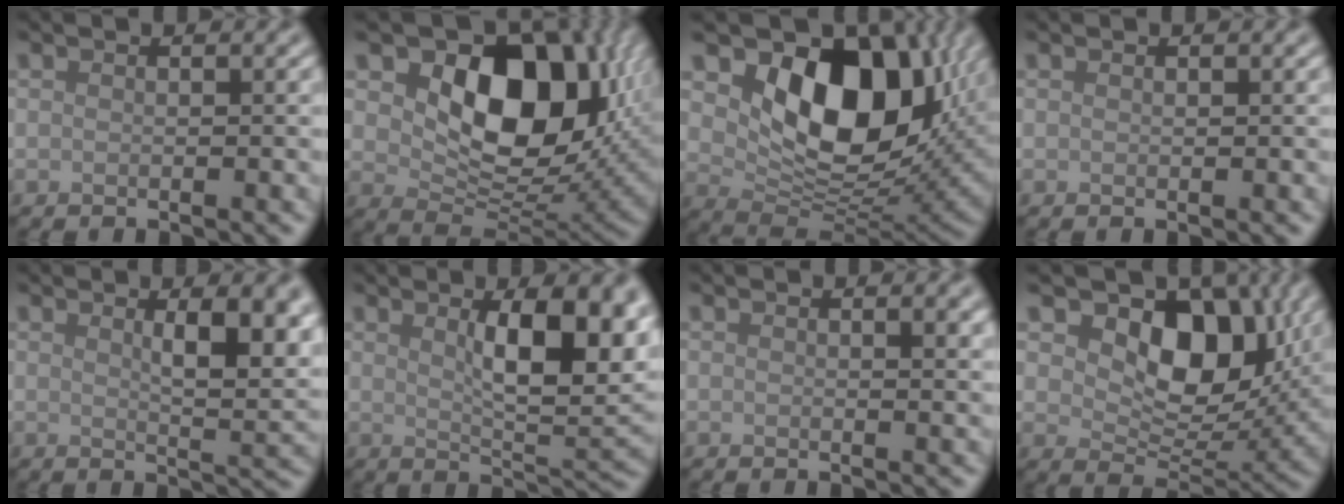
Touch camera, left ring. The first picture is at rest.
{"total": 12.1, "force": [3.3, 7.9, 8.6], "torque": [-0.122, -0.016, 0.061]}
{"total": 11.4, "force": [3.4, 7.4, 7.9], "torque": [-0.112, -0.022, 0.064]}
{"total": 0.0}
{"total": 6.1, "force": [2.0, 1.9, 5.4], "torque": [-0.066, -0.003, 0.036]}
{"total": 9.1, "force": [2.4, 3.0, 8.2], "torque": [-0.117, -0.003, 0.042]}
{"total": 1.5, "force": [0.6, 0.4, 1.3], "torque": [-0.012, 0.000, 0.009]}
{"total": 9.5, "force": [3.6, 6.0, 6.5], "torque": [-0.089, -0.012, 0.056]}